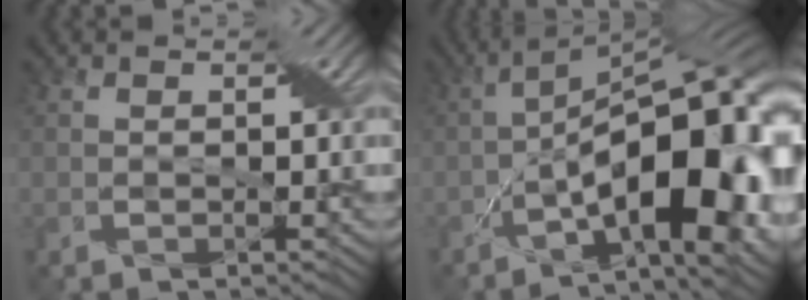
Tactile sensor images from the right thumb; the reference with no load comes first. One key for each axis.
{"total": 17.6, "fx": -5.3, "fy": 6.7, "fz": 15.5, "tx": -0.223, "ty": 0.005, "tz": -0.085}